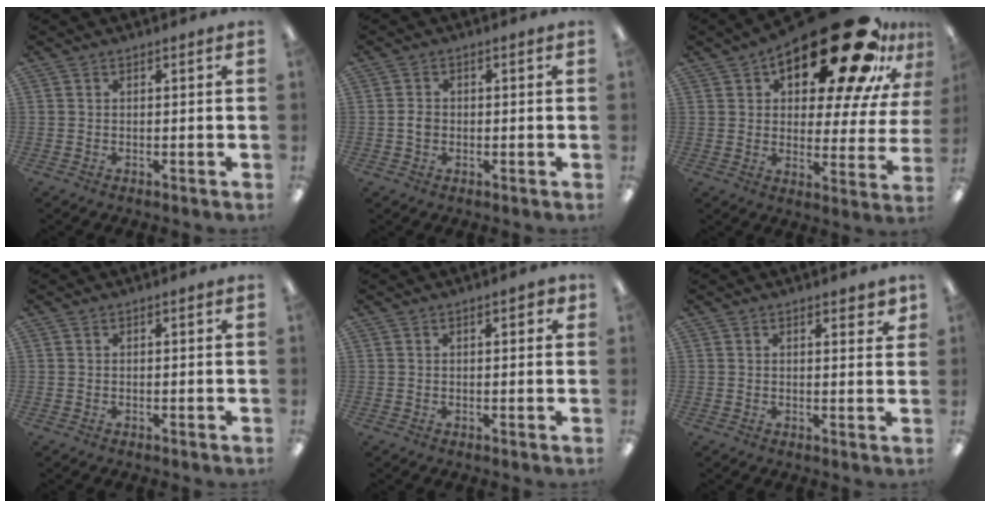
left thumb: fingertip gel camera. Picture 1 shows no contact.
{"total": 2.4, "force": [-0.3, 1.8, 1.5], "torque": [-0.029, 0.005, -0.007]}
{"total": 28.6, "force": [18.6, 11.5, 18.4], "torque": [-0.261, -0.117, 0.307]}
{"total": 0.0}
{"total": 2.5, "force": [1.2, 0.9, 2.0], "torque": [-0.018, -0.006, 0.014]}
{"total": 3.1, "force": [2.0, 1.0, 2.1], "torque": [-0.020, -0.007, 0.030]}